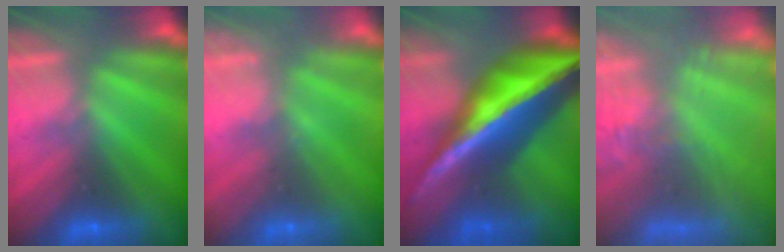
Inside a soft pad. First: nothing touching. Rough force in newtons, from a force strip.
{"total": 2.4}
{"total": 6.3}
{"total": 7.2}